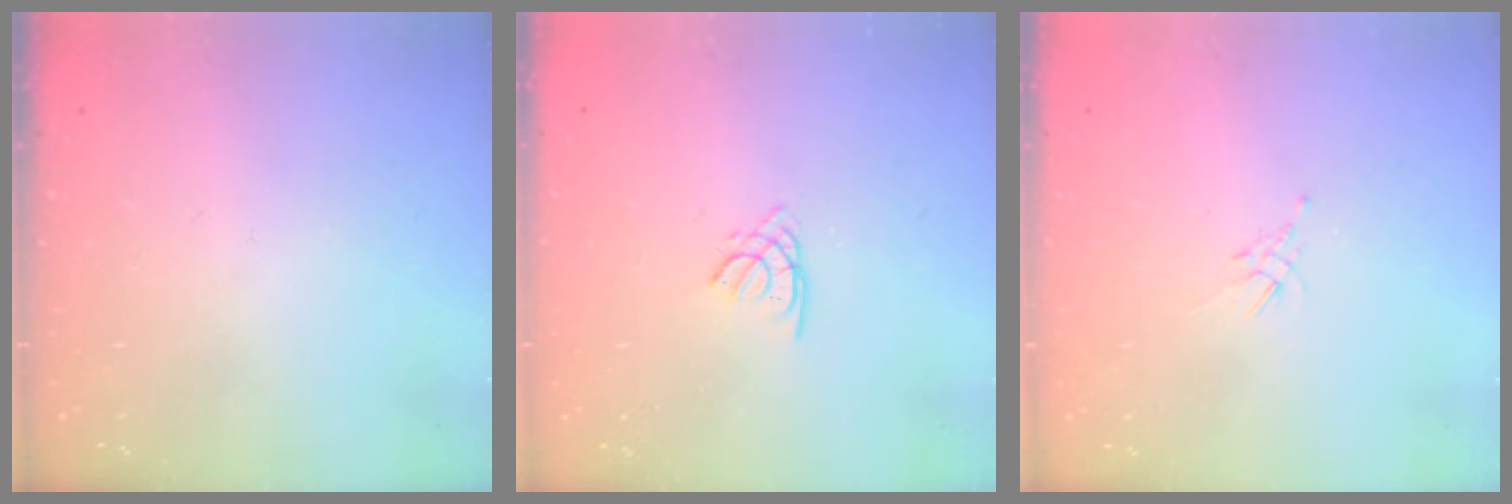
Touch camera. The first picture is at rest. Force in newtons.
{"total": 1.1, "press": 1.1, "slide": 0.3}
{"total": 2.1, "press": 2.0, "slide": 0.5}